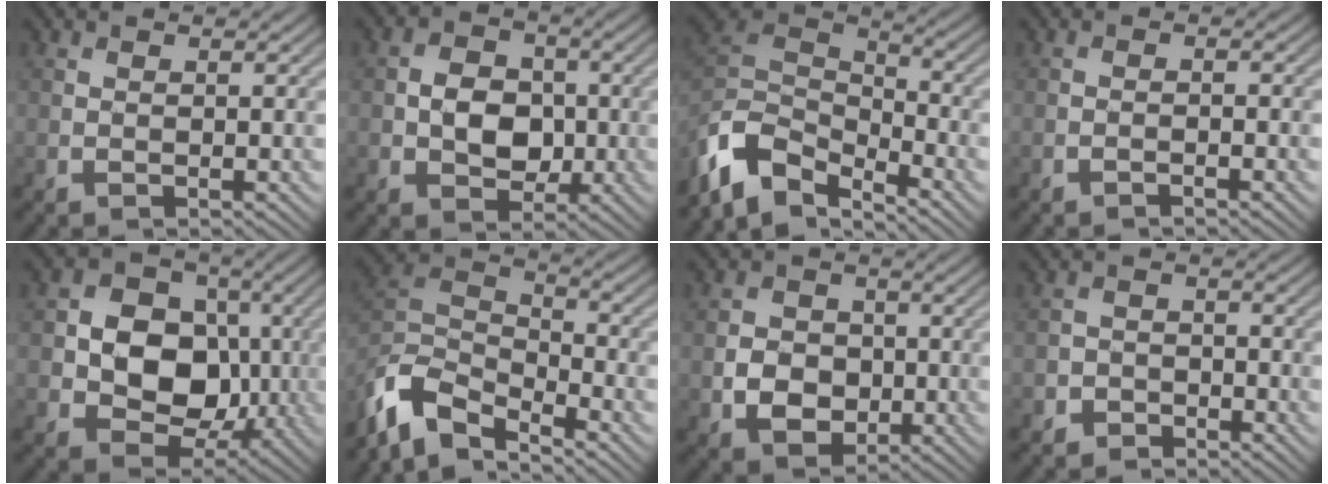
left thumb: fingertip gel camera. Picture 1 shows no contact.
{"total": 5.7, "force": [-0.8, 4.5, 3.3], "torque": [-0.054, -0.003, -0.027]}
{"total": 10.2, "force": [-7.0, 5.2, 5.3], "torque": [-0.121, -0.003, -0.152]}
{"total": 1.0, "force": [-0.9, 0.0, 0.5], "torque": [-0.008, 0.000, -0.017]}
{"total": 11.1, "force": [-0.5, 9.0, 6.4], "torque": [-0.119, -0.003, -0.029]}
{"total": 9.3, "force": [-7.1, 3.8, 4.7], "torque": [-0.105, -0.004, -0.159]}
{"total": 5.2, "force": [-1.1, 4.4, 2.5], "torque": [-0.050, -0.006, -0.029]}
{"total": 2.4, "force": [-1.8, 1.5, 0.2], "torque": [0.011, 0.005, -0.046]}